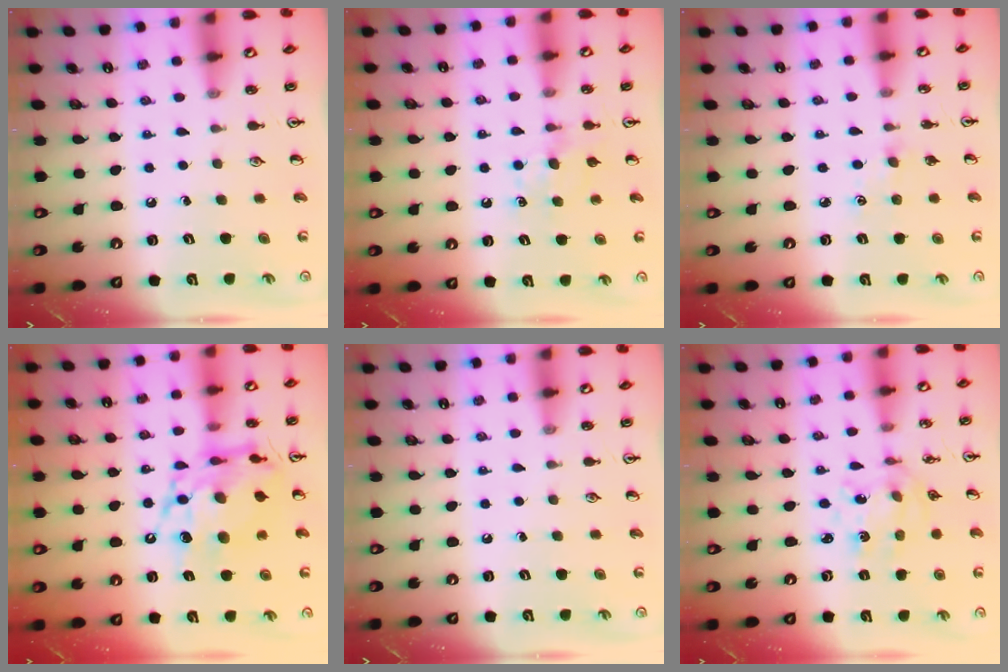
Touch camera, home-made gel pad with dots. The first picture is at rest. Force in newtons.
{"total": 6.5, "press": 6.4, "slide": 0.6}
{"total": 2.0, "press": 2.0, "slide": 0.3}
{"total": 14.3, "press": 14.2, "slide": 1.3}
{"total": 0.0}
{"total": 4.3, "press": 4.0, "slide": 1.7}